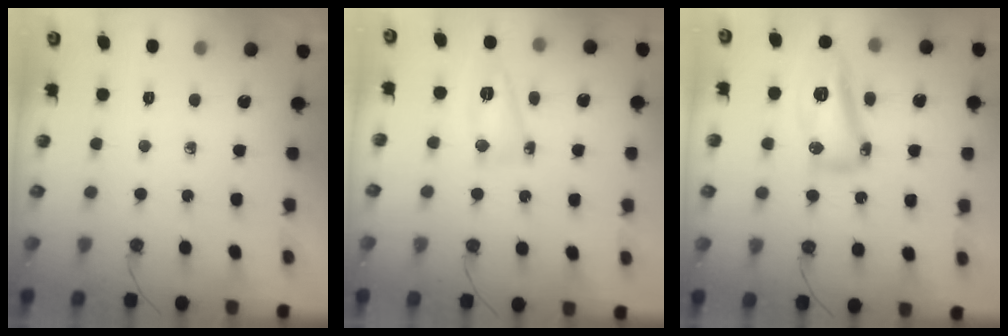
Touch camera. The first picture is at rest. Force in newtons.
{"total": 10.9, "press": 7.0, "slide": 8.4}
{"total": 16.4, "press": 14.7, "slide": 7.2}